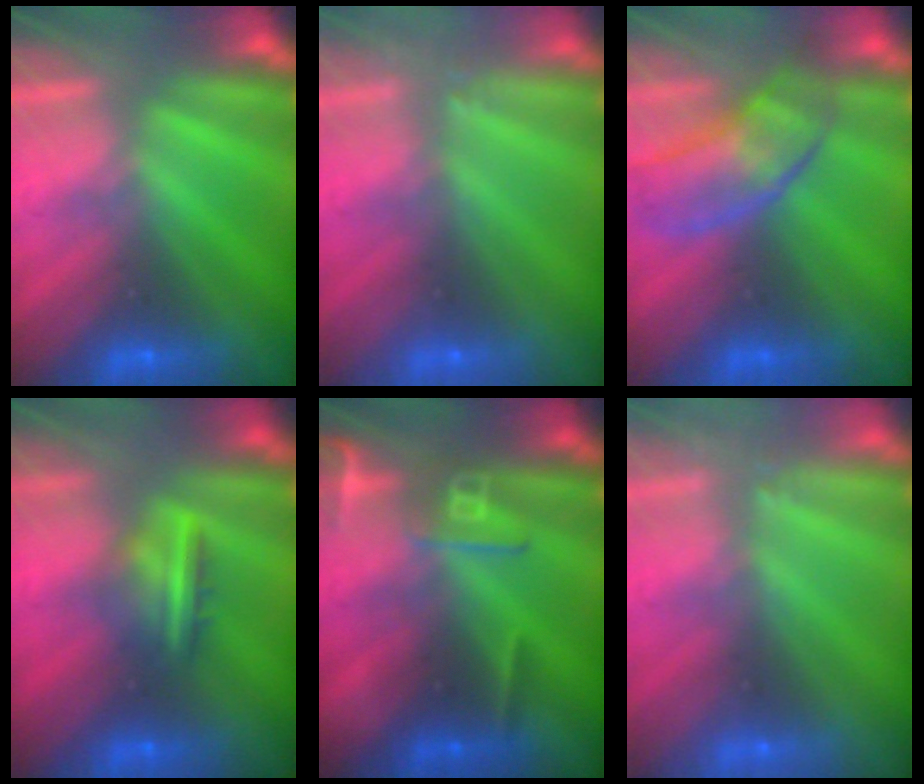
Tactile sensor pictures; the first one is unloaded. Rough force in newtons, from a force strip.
{"total": 2.4}
{"total": 2.8}
{"total": 8.3}
{"total": 2.7}
{"total": 2.4}